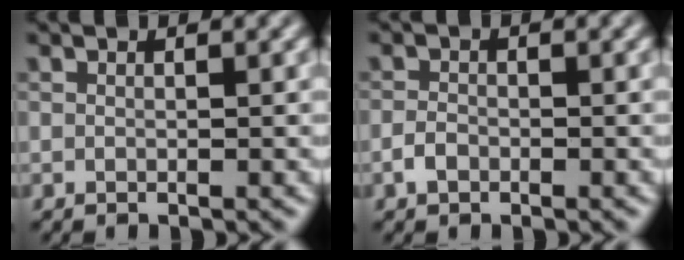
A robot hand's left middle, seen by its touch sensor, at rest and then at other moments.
{"total": 1.2, "force": [-0.7, 0.8, 0.7], "torque": [-0.012, 0.002, -0.017]}